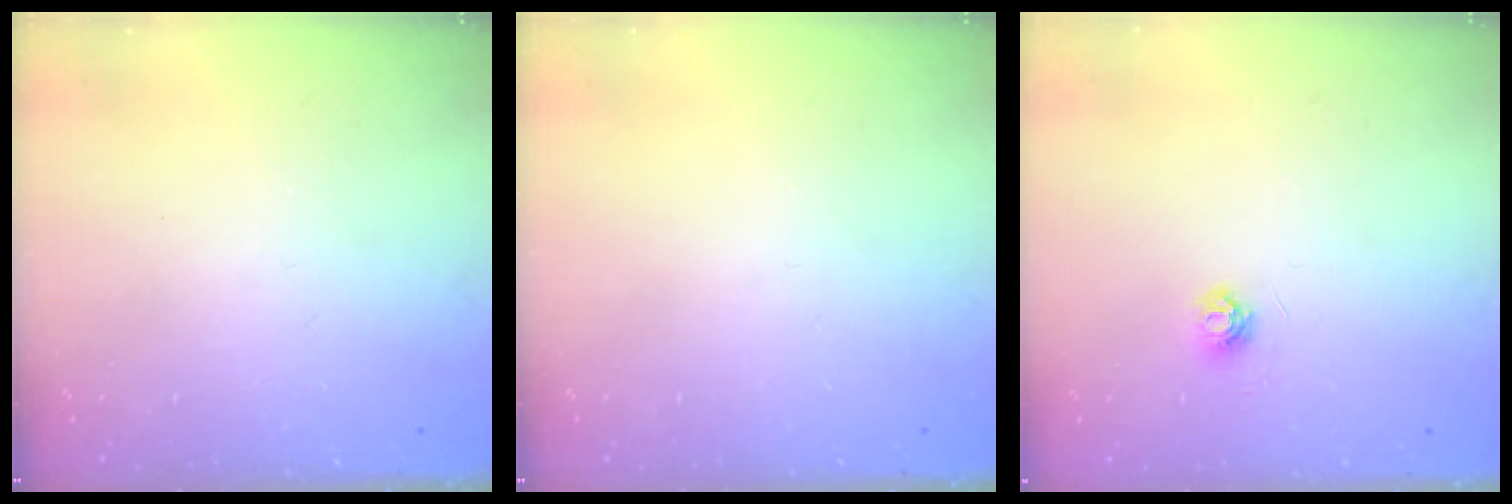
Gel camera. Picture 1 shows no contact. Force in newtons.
{"total": 0.0}
{"total": 4.5, "press": 4.5, "slide": 0.5}